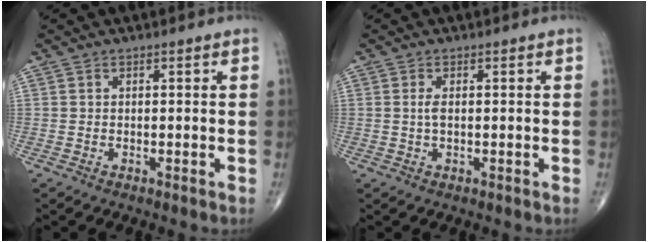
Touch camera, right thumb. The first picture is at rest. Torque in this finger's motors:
{"motor_torque": [-0.44, 0.09, 0.21, 0.26, 0.01]}